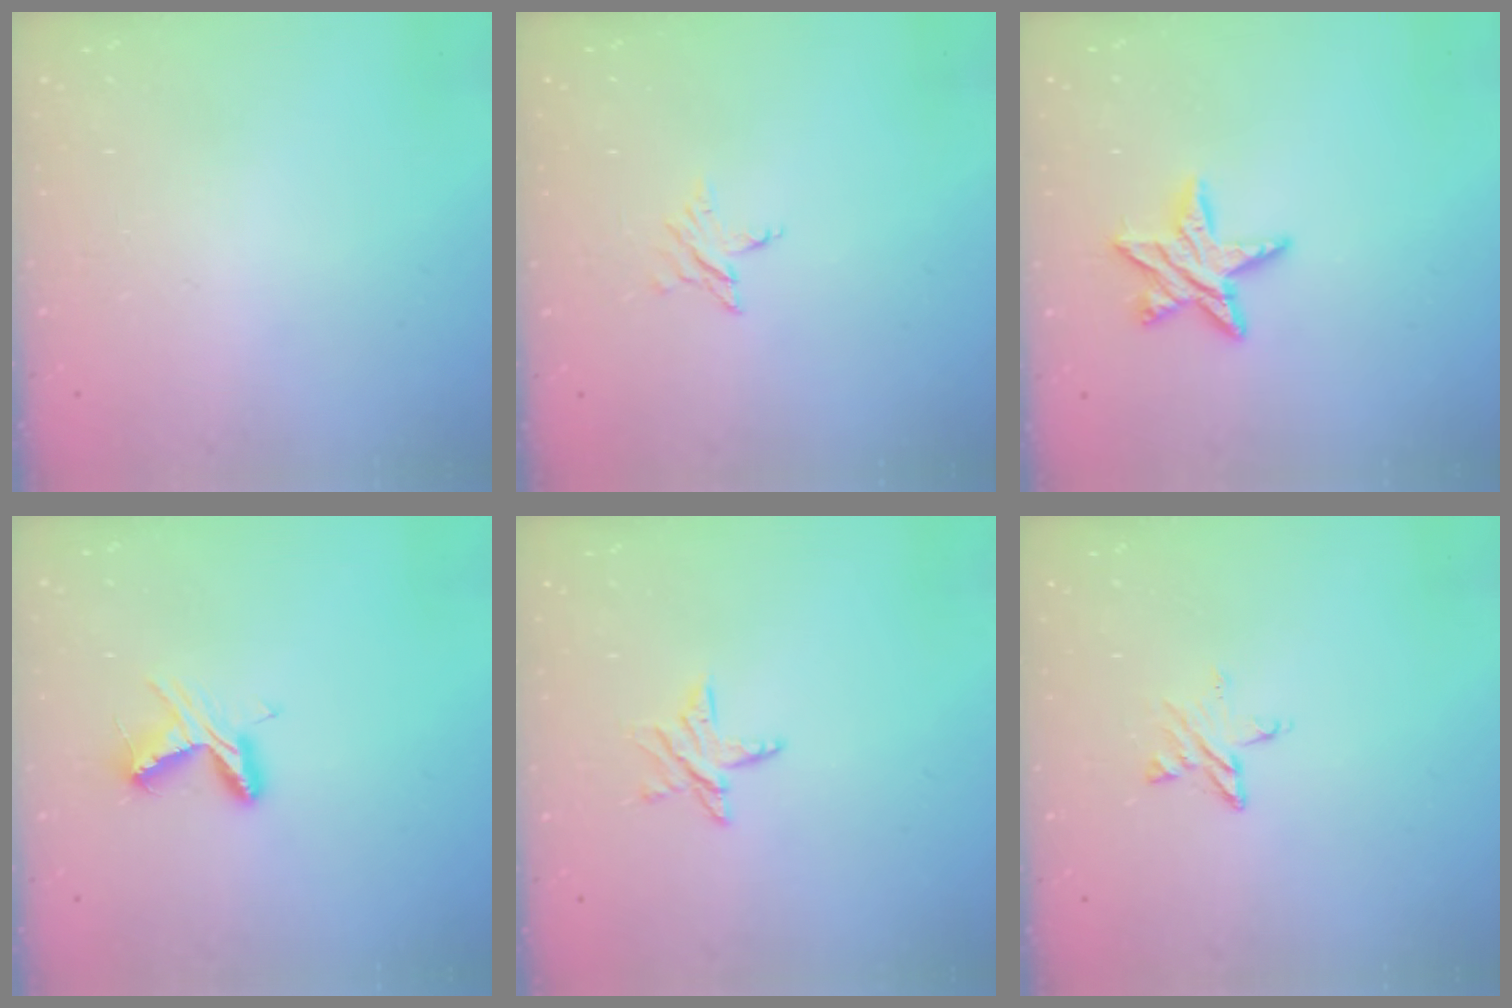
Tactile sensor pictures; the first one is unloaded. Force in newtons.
{"total": 2.7, "press": 2.7, "slide": 0.2}
{"total": 9.3, "press": 9.2, "slide": 0.7}
{"total": 6.7, "press": 6.7, "slide": 0.6}
{"total": 5.9, "press": 5.9, "slide": 0.4}
{"total": 4.2, "press": 4.2, "slide": 0.4}